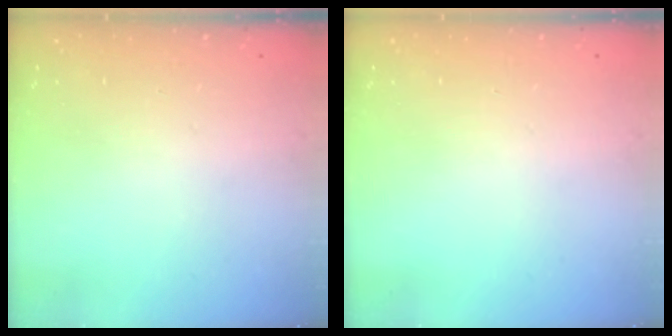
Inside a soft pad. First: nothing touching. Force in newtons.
{"total": 0.0}